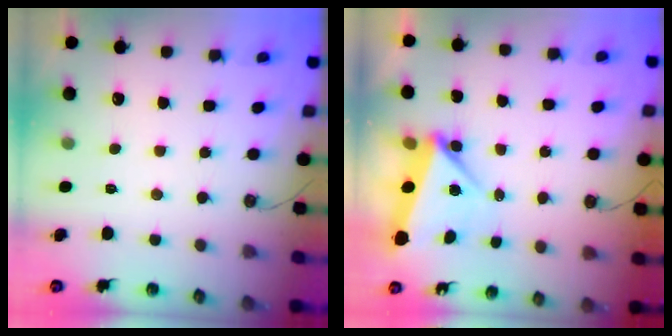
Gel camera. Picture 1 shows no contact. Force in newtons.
{"total": 5.6, "press": 5.6, "slide": 0.3}